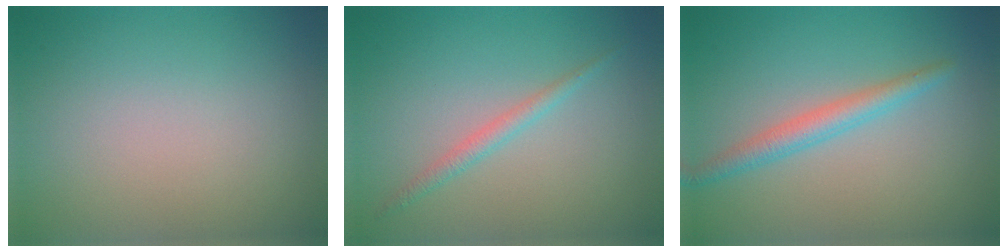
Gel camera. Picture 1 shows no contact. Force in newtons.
{"total": 1.4, "press": 1.4, "slide": 0.1}
{"total": 2.4, "press": 2.4, "slide": 0.1}